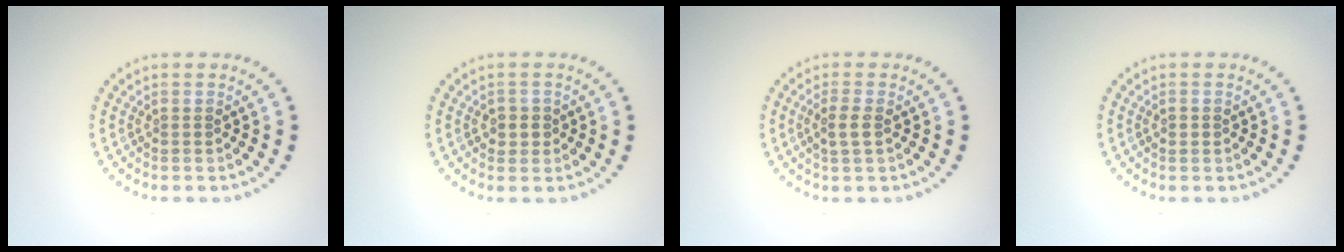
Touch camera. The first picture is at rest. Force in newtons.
{"total": 1.5, "press": 1.4, "slide": 0.6}
{"total": 1.6, "press": 1.5, "slide": 0.5}
{"total": 1.1, "press": 1.1, "slide": 0.2}